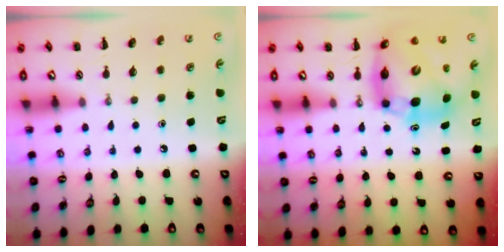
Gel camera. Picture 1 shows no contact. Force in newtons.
{"total": 14.2, "press": 13.6, "slide": 4.2}